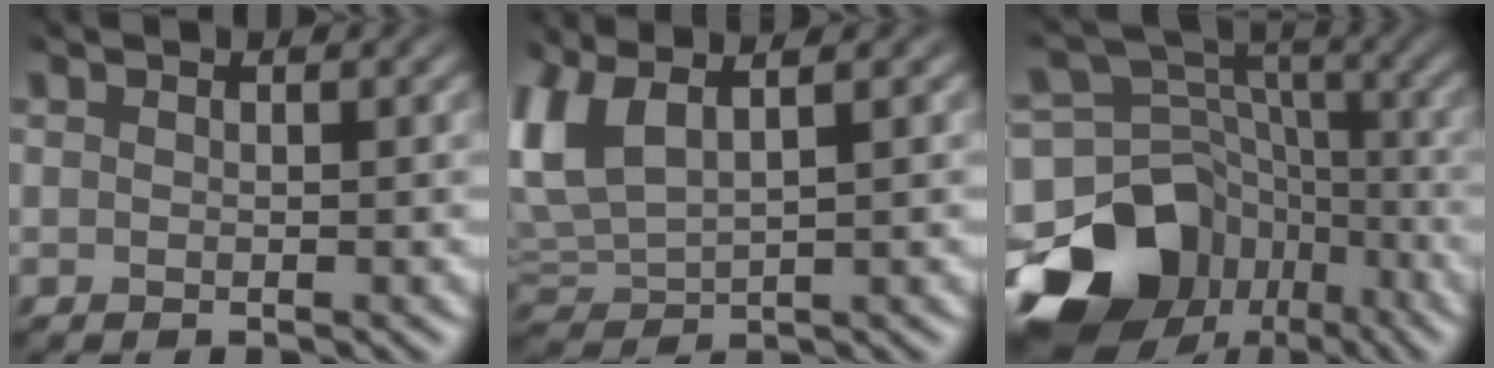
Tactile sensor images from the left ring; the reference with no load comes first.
{"total": 4.5, "force": [1.4, 2.1, 3.7], "torque": [-0.108, 0.010, 0.036]}
{"total": 12.7, "force": [-8.3, 8.9, 3.6], "torque": [-0.077, 0.006, -0.139]}